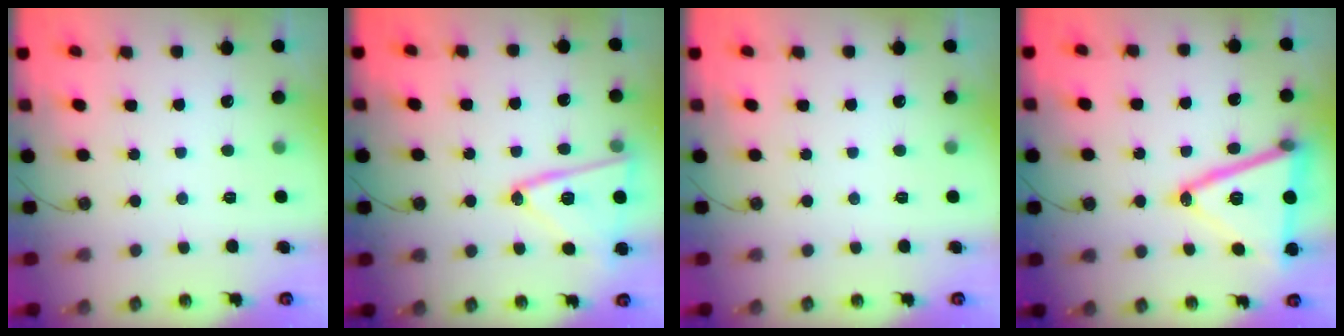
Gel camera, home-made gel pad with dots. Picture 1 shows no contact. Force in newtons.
{"total": 16.5, "press": 16.2, "slide": 3.4}
{"total": 0.0}
{"total": 21.4, "press": 21.1, "slide": 3.5}